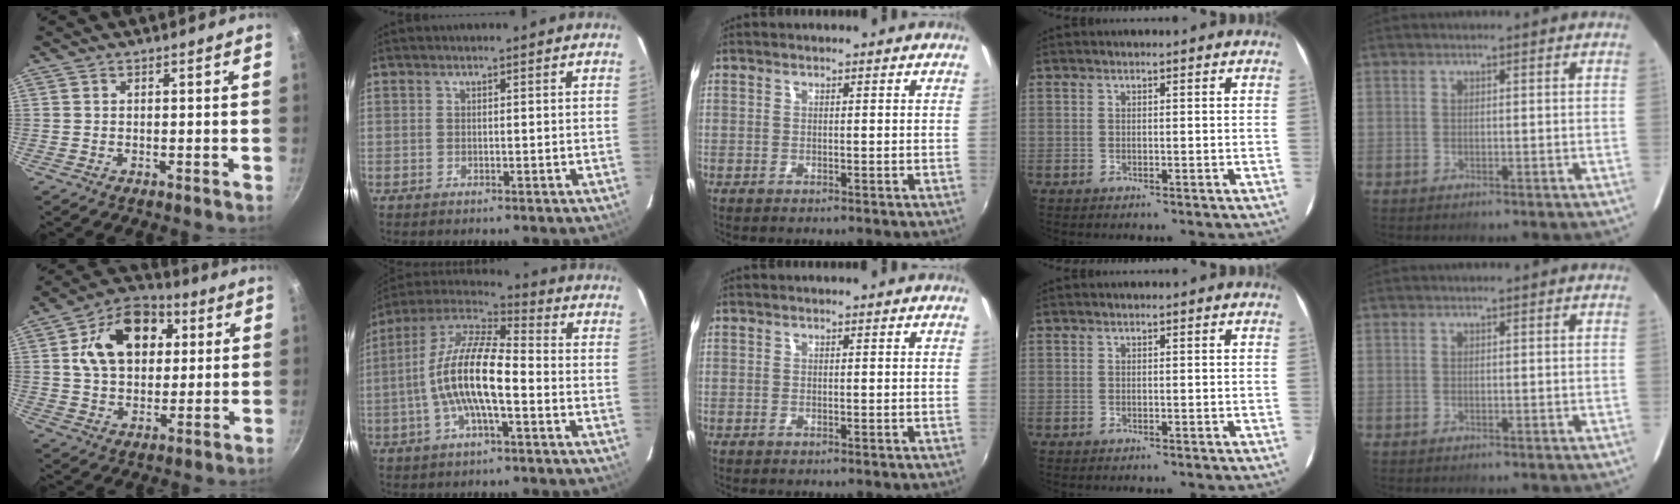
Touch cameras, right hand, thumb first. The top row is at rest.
{"thumb": {"total": 16.5, "force": [4.2, 11.7, 10.8], "torque": [-0.144, 0.011, 0.057]}, "index": {"total": 14.3, "force": [-3.2, 4.0, 13.3], "torque": [-0.259, 0.003, -0.065]}}